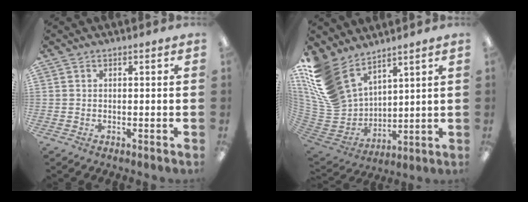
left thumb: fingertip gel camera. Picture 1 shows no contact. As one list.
[{"total": 16.1, "force": [11.1, 9.2, 7.0], "torque": [-0.198, -0.067, 0.214]}]